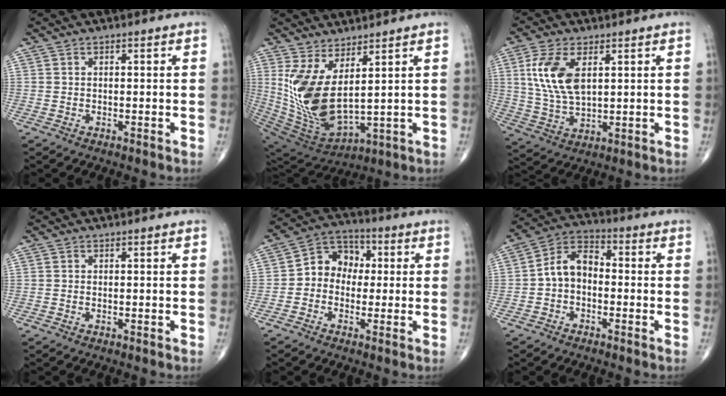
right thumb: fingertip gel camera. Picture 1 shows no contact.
{"total": 14.7, "force": [4.1, 5.8, 12.9], "torque": [-0.266, -0.047, 0.104]}
{"total": 11.0, "force": [3.3, 5.6, 8.9], "torque": [-0.182, -0.010, 0.070]}
{"total": 0.0}
{"total": 8.3, "force": [-0.2, 6.9, 4.6], "torque": [-0.042, 0.033, -0.020]}
{"total": 7.7, "force": [-1.1, 5.3, 5.4], "torque": [-0.081, 0.032, -0.038]}